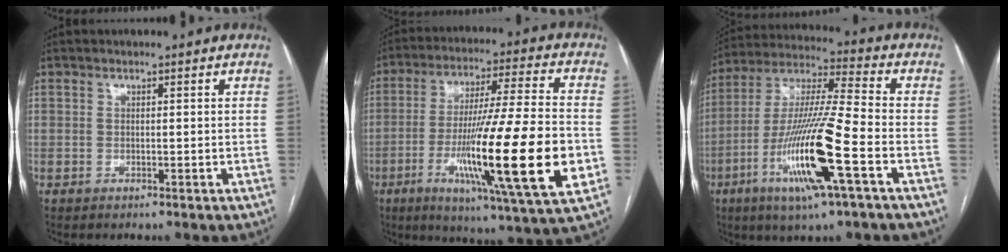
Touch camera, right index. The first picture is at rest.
{"total": 23.7, "force": [-5.9, 0.6, 23.0], "torque": [-0.371, -0.030, -0.100]}
{"total": 17.8, "force": [-6.6, 0.4, 16.5], "torque": [-0.335, -0.019, -0.125]}